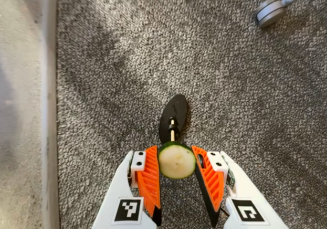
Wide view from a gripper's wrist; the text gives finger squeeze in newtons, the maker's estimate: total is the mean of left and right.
{"total": 8.3, "left": 7.8, "right": 8.9}